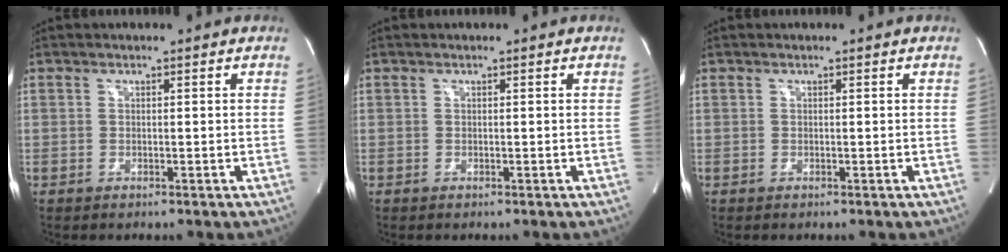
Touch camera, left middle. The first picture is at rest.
{"total": 0.0}
{"total": 0.0}